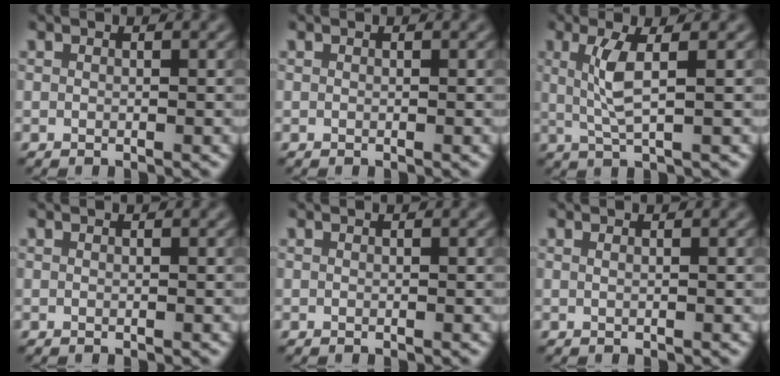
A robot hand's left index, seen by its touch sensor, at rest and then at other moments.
{"total": 0.0}
{"total": 3.1, "force": [0.1, 0.5, 3.1], "torque": [-0.067, 0.002, 0.012]}
{"total": 0.0}
{"total": 0.0}
{"total": 0.6, "force": [0.1, 0.3, 0.5], "torque": [0.002, -0.003, -0.005]}